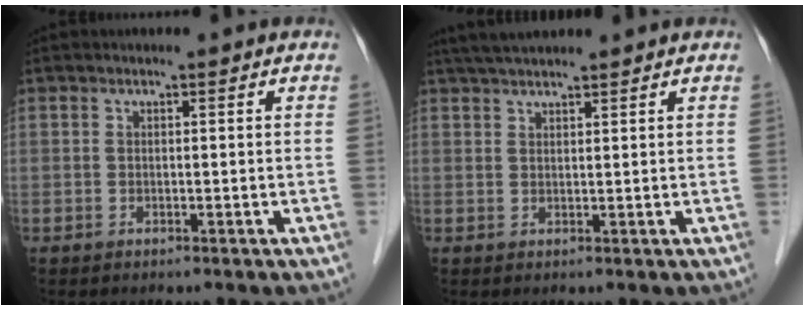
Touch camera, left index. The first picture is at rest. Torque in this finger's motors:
{"motor_torque": [0.00, -0.09, 0.11, 0.04]}